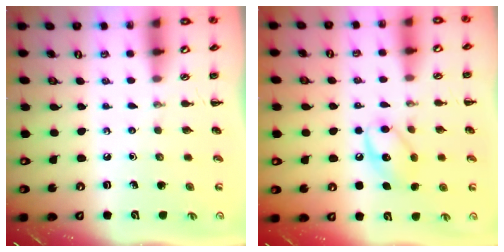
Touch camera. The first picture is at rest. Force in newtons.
{"total": 10.7, "press": 10.6, "slide": 1.2}